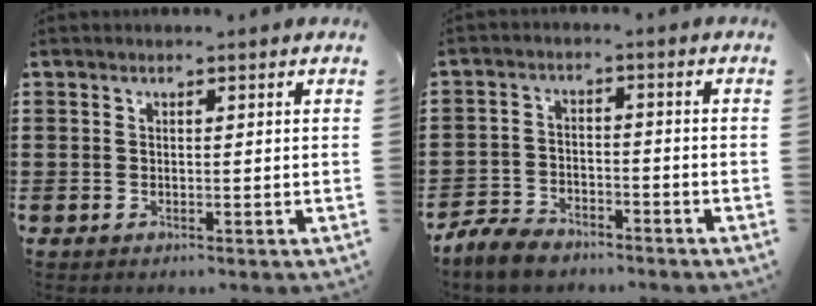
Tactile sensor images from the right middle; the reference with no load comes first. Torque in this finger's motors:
{"motor_torque": [2.14, 0.00, 0.28, 0.06]}